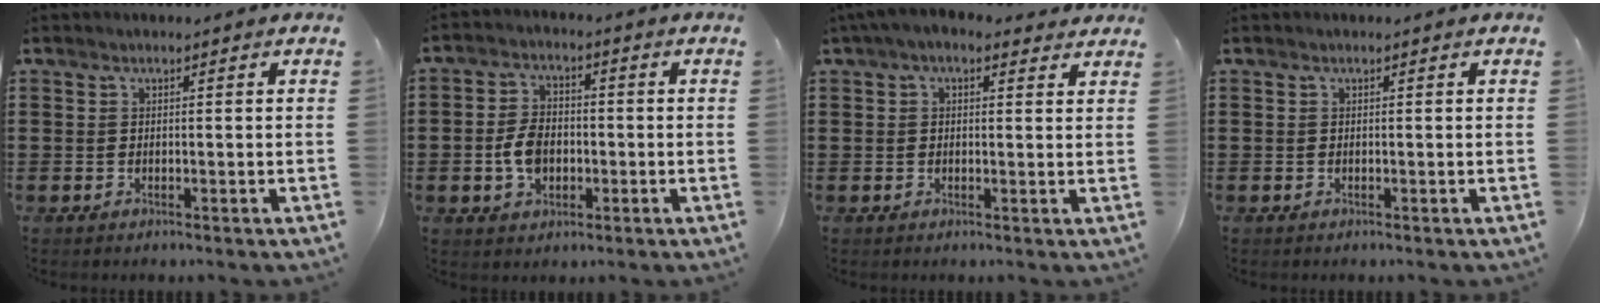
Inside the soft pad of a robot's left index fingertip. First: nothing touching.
{"total": 5.7, "force": [-1.1, 3.7, 4.1], "torque": [-0.097, 0.001, -0.025]}
{"total": 3.3, "force": [1.9, 1.6, 2.2], "torque": [-0.049, 0.005, 0.033]}
{"total": 0.0}